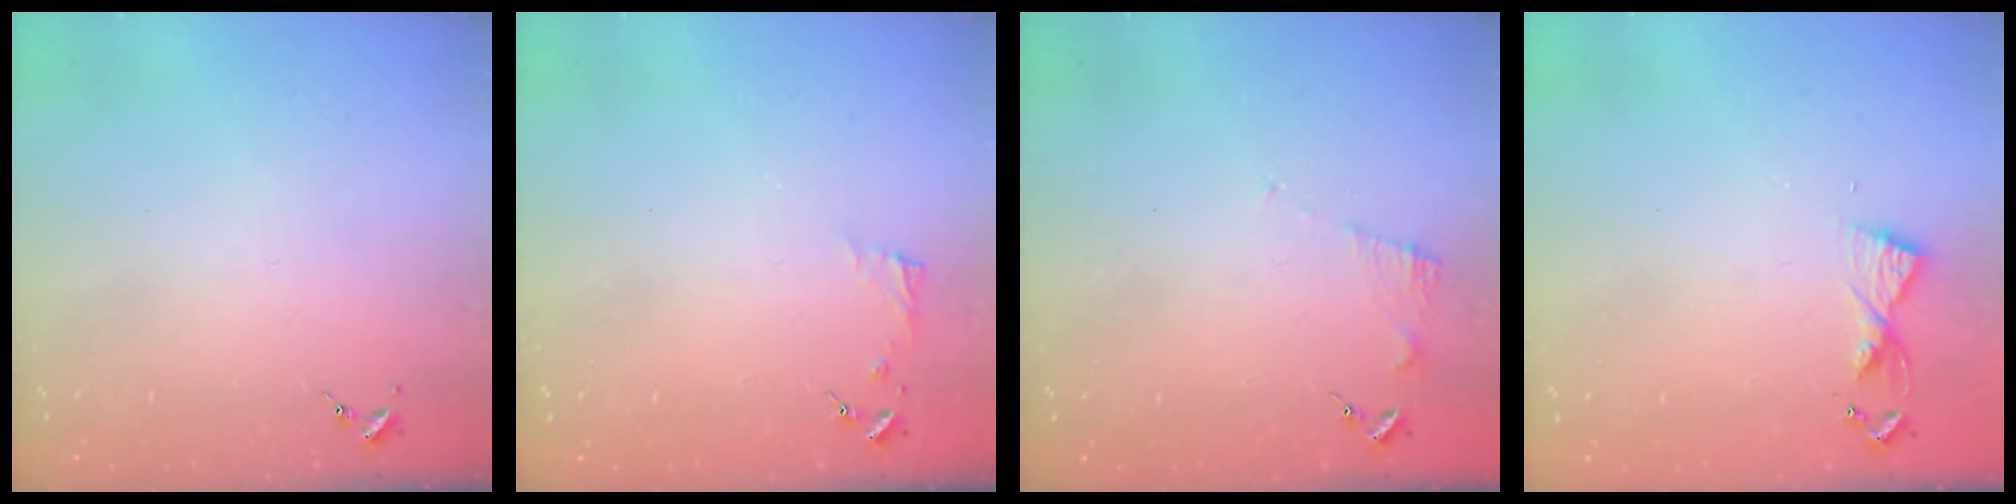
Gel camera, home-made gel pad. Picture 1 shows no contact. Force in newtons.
{"total": 3.8, "press": 3.7, "slide": 0.4}
{"total": 6.7, "press": 6.7, "slide": 0.5}
{"total": 5.5, "press": 5.4, "slide": 0.6}